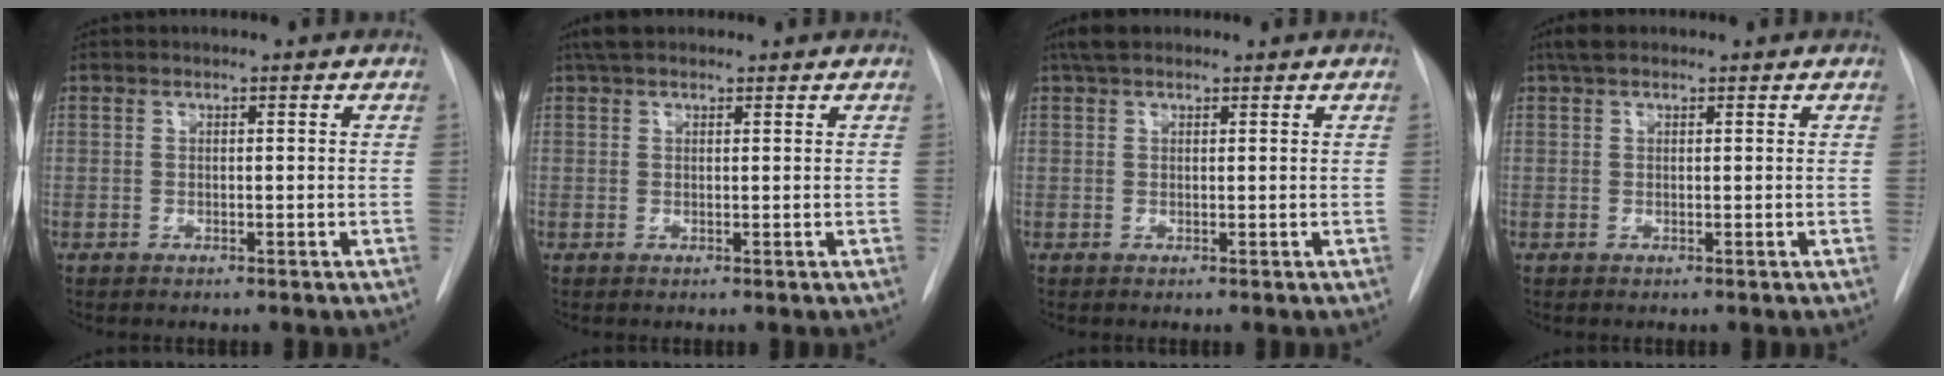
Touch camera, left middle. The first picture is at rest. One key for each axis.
{"total": 3.4, "fx": 2.7, "fy": 1.5, "fz": 1.5, "tx": -0.029, "ty": 0.023, "tz": 0.046}
{"total": 3.3, "fx": 2.5, "fy": 1.5, "fz": 1.5, "tx": -0.029, "ty": 0.021, "tz": 0.042}
{"total": 2.4, "fx": 1.7, "fy": 1.1, "fz": 1.3, "tx": -0.023, "ty": 0.019, "tz": 0.030}